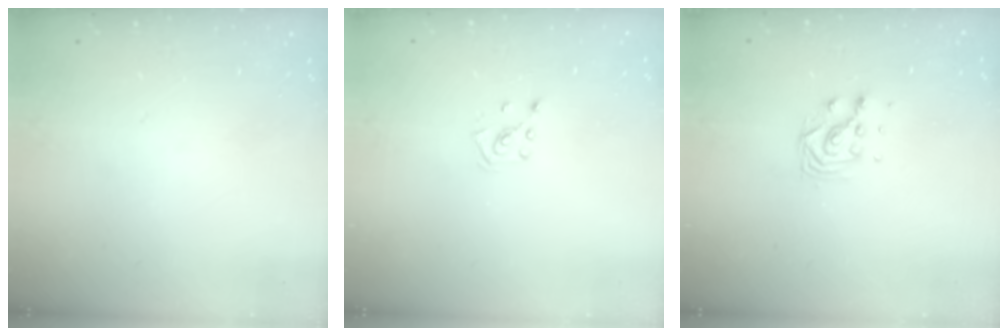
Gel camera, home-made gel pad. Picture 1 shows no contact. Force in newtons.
{"total": 2.2, "press": 2.2, "slide": 0.3}
{"total": 6.8, "press": 6.8, "slide": 0.4}